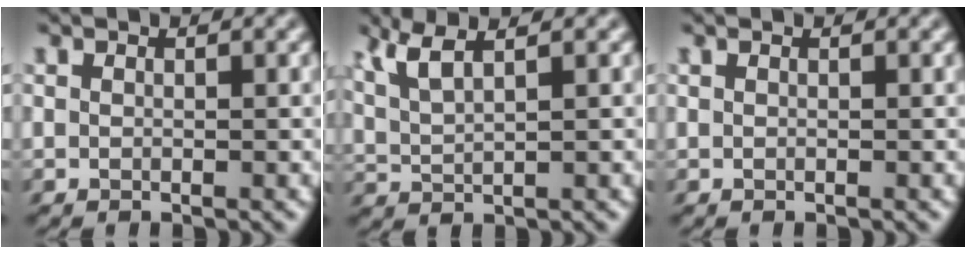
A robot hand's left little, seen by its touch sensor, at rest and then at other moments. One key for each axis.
{"total": 4.3, "fx": 2.2, "fy": 1.1, "fz": 3.5, "tx": -0.069, "ty": 0.019, "tz": 0.038}
{"total": 0.0}